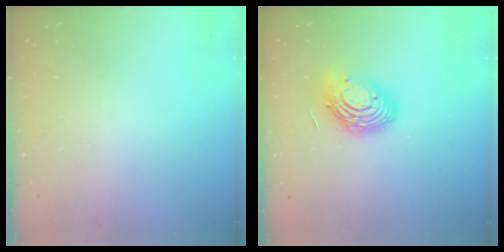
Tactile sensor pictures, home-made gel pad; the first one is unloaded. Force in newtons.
{"total": 12.0, "press": 12.0, "slide": 1.1}